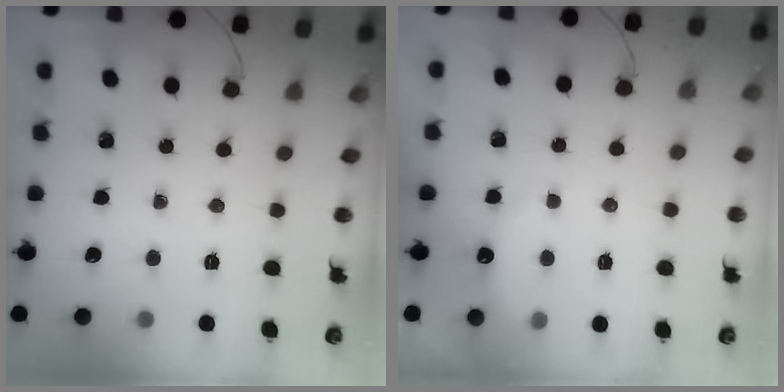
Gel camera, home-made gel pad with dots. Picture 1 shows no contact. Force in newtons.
{"total": 6.7, "press": 6.6, "slide": 1.2}